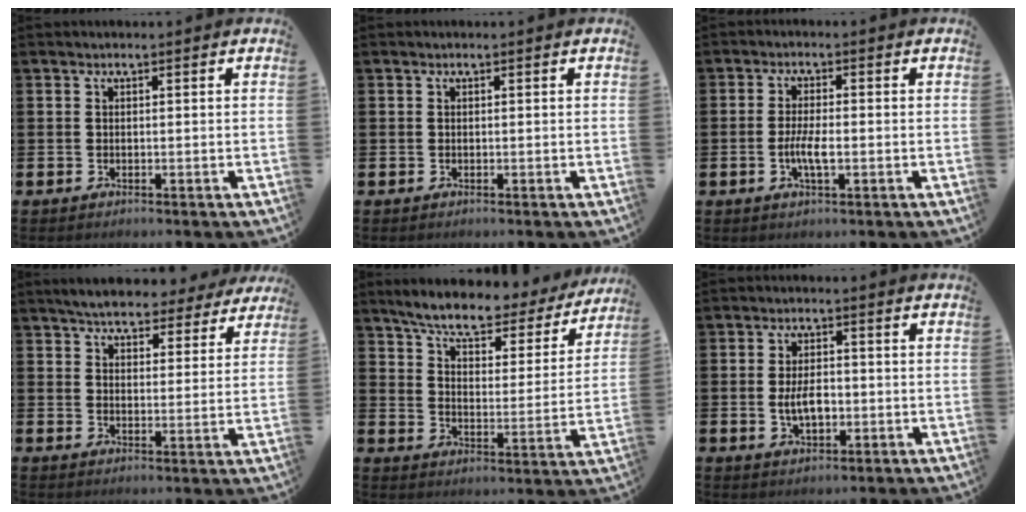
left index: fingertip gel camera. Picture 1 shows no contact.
{"total": 0.0}
{"total": 3.4, "force": [-0.8, 0.9, 3.1], "torque": [-0.062, 0.000, -0.018]}
{"total": 5.8, "force": [5.5, 1.4, 1.2], "torque": [-0.034, -0.027, 0.096]}
{"total": 7.1, "force": [6.4, 1.5, 2.7], "torque": [-0.078, -0.044, 0.105]}
{"total": 4.1, "force": [-0.5, 2.3, 3.4], "torque": [-0.047, -0.002, -0.013]}